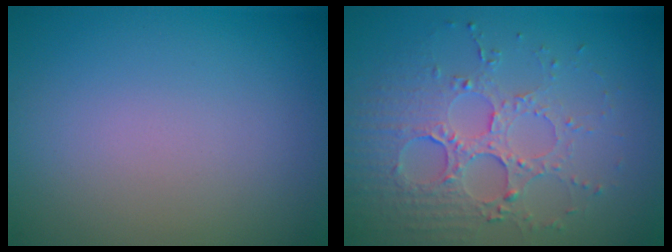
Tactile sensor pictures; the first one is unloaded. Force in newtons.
{"total": 4.0, "press": 3.7, "slide": 1.4}